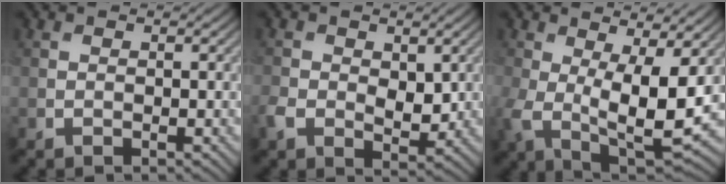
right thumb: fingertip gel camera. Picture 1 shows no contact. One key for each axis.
{"total": 5.4, "fx": 0.1, "fy": 3.6, "fz": 4.0, "tx": -0.088, "ty": -0.007, "tz": -0.001}
{"total": 11.1, "fx": 0.2, "fy": 5.4, "fz": 9.7, "tx": -0.204, "ty": -0.027, "tz": 0.008}